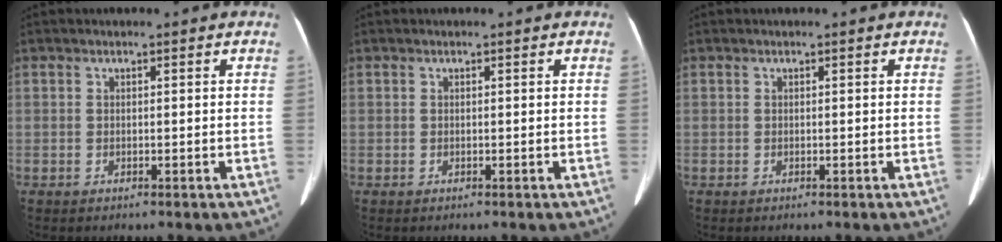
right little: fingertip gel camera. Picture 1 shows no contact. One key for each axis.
{"total": 0.0}
{"total": 0.0}